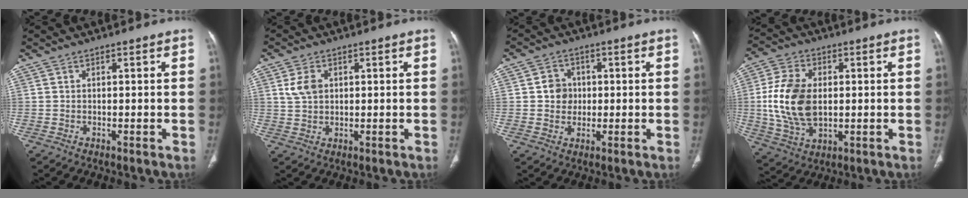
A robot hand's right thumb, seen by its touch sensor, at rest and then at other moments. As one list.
[{"total": 4.0, "force": [1.1, 2.9, 2.6], "torque": [-0.045, -0.002, 0.023]}, {"total": 5.0, "force": [0.3, 4.5, 2.0], "torque": [-0.008, 0.005, 0.004]}, {"total": 14.3, "force": [0.4, 9.1, 11.0], "torque": [-0.214, -0.002, 0.015]}]